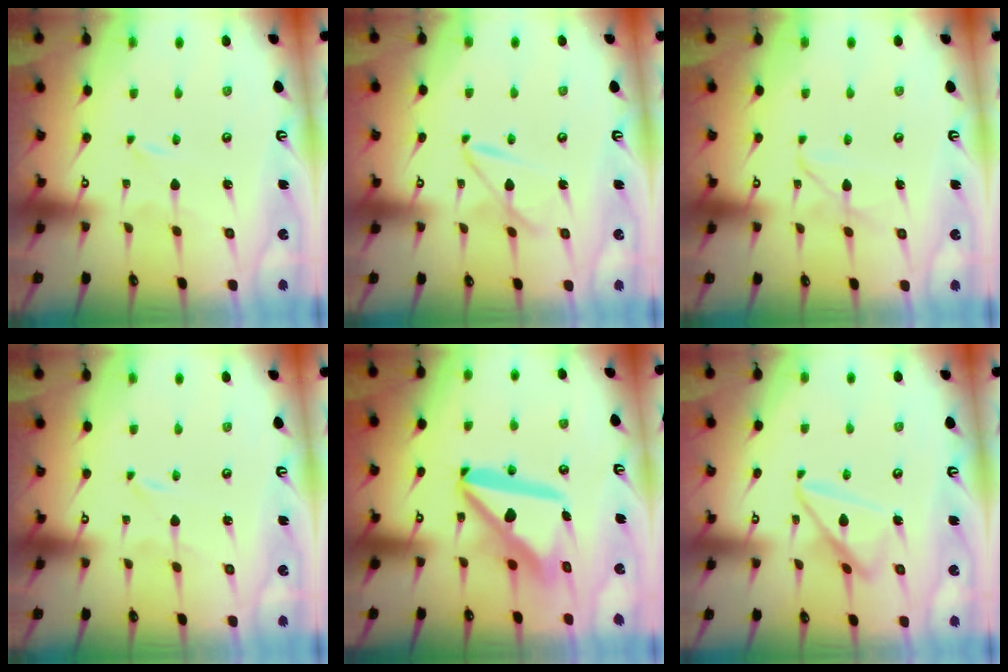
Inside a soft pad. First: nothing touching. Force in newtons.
{"total": 6.4, "press": 6.4, "slide": 0.4}
{"total": 3.5, "press": 3.5, "slide": 0.3}
{"total": 0.0}
{"total": 15.8, "press": 15.7, "slide": 1.5}
{"total": 13.4, "press": 13.4, "slide": 1.3}